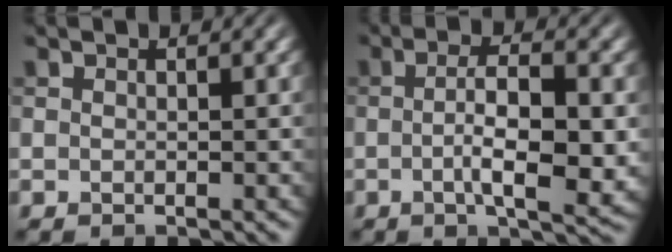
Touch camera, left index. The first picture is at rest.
{"total": 7.1, "force": [-0.7, 2.0, 6.8], "torque": [-0.109, -0.007, -0.007]}